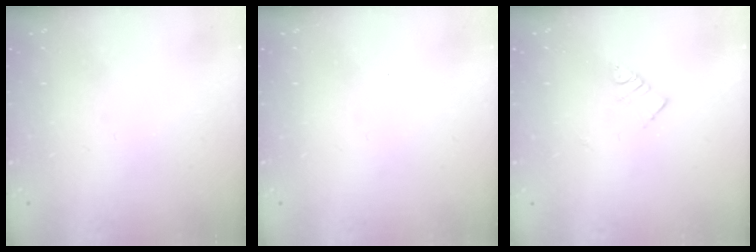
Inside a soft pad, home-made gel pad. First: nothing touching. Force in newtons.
{"total": 0.0}
{"total": 4.6, "press": 4.6, "slide": 0.2}